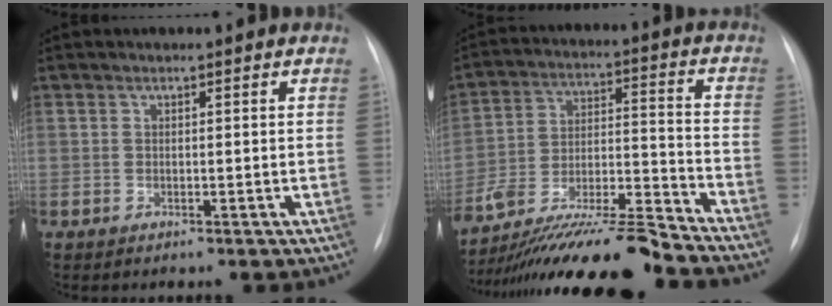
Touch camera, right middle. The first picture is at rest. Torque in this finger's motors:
{"motor_torque": [1.06, -1.08, 0.44, 0.20]}